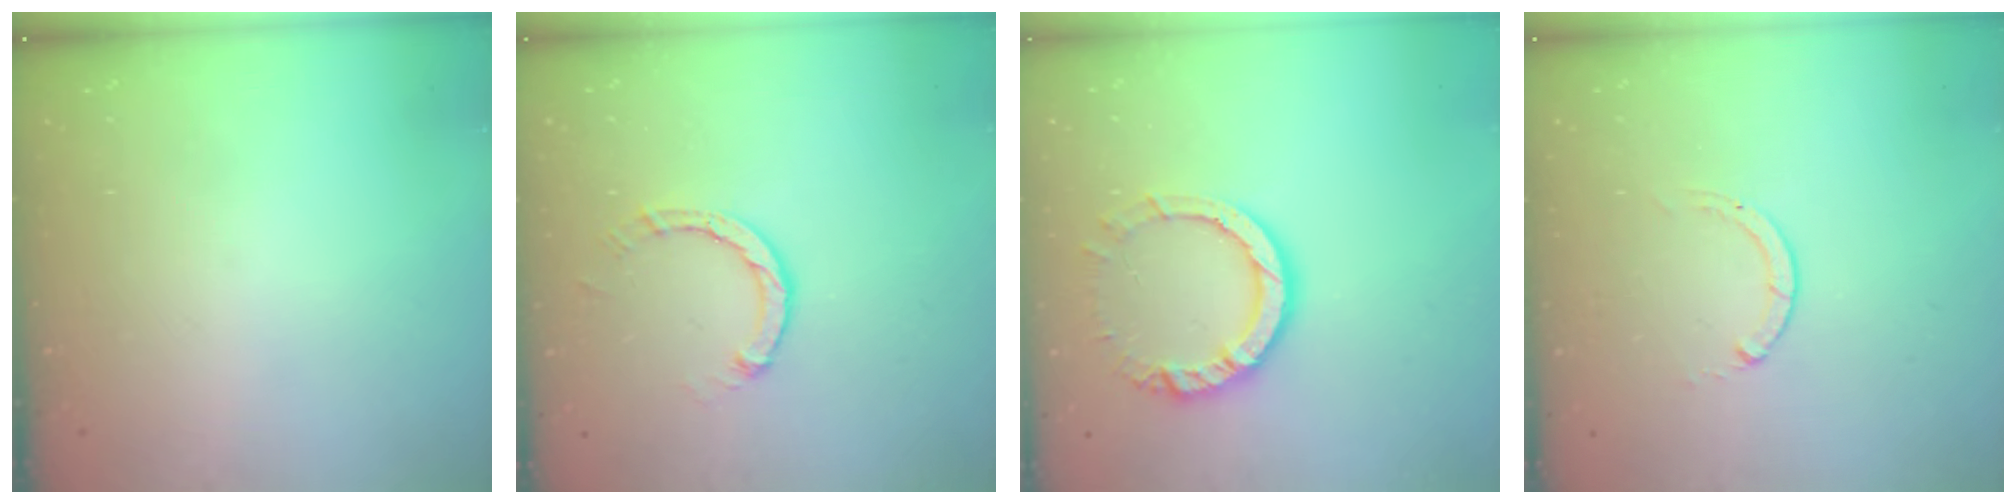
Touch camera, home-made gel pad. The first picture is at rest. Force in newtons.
{"total": 3.0, "press": 3.0, "slide": 0.3}
{"total": 11.3, "press": 11.2, "slide": 1.3}
{"total": 0.0}